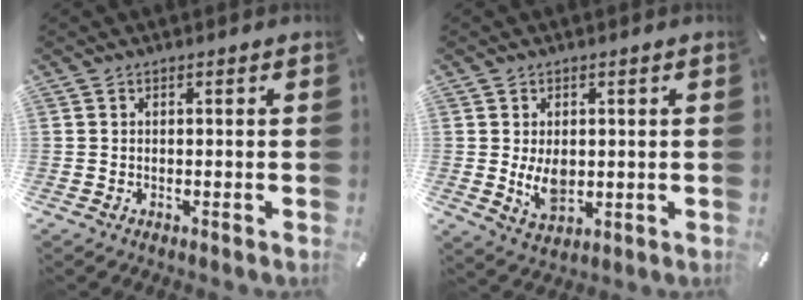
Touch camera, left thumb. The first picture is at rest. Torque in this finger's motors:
{"motor_torque": [0.92, 1.56, 0.52, -0.37, 0.20]}